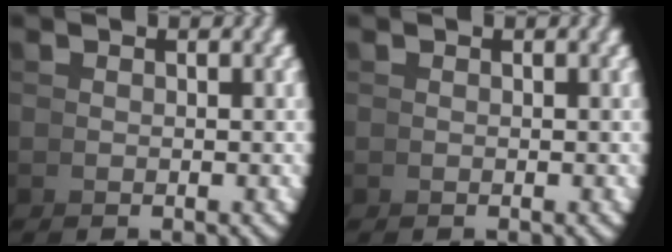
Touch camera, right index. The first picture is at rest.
{"total": 0.0}